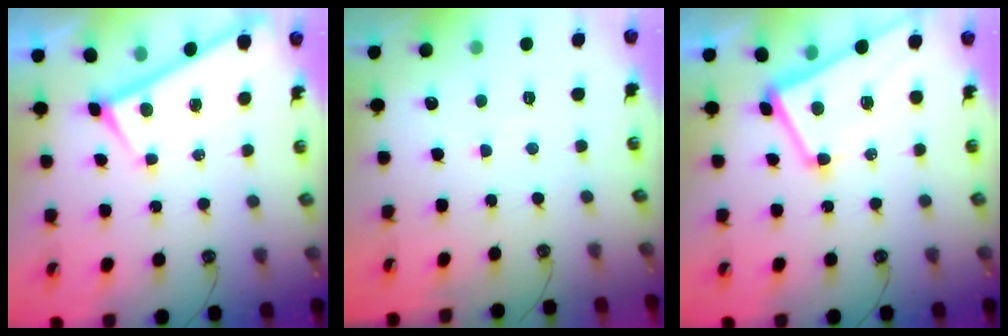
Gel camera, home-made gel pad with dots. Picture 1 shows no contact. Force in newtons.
{"total": 2.2, "press": 2.1, "slide": 0.3}
{"total": 1.1, "press": 0.7, "slide": 0.9}